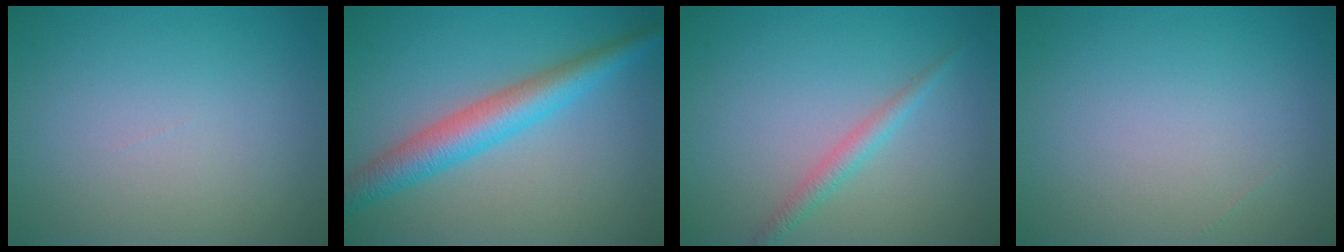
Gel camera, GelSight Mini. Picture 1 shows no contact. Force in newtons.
{"total": 5.0, "press": 5.0, "slide": 0.0}
{"total": 1.8, "press": 1.8, "slide": 0.0}
{"total": 0.0}